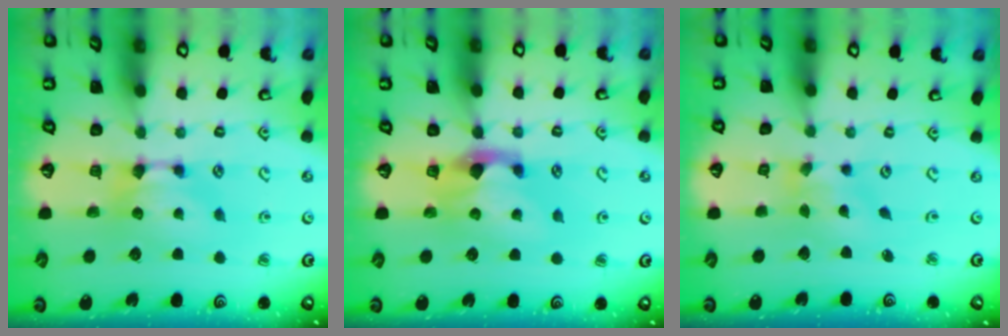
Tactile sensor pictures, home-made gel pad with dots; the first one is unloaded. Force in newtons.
{"total": 2.3, "press": 1.9, "slide": 1.2}
{"total": 1.2, "press": 0.0, "slide": 1.2}